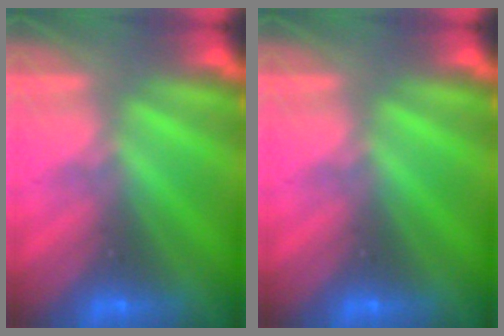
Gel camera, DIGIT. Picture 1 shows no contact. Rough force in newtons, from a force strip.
{"total": 0.0}